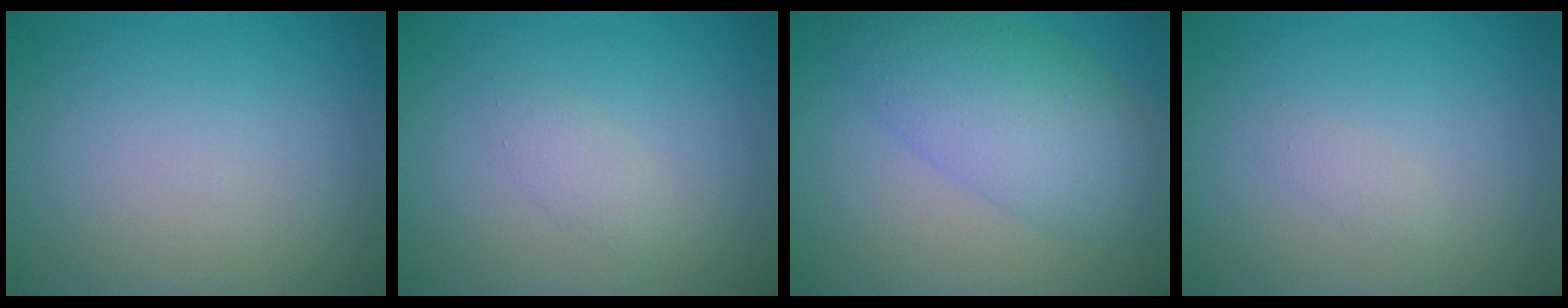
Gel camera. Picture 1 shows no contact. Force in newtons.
{"total": 1.3, "press": 1.3, "slide": 0.1}
{"total": 6.8, "press": 6.8, "slide": 0.3}
{"total": 0.7, "press": 0.7, "slide": 0.0}